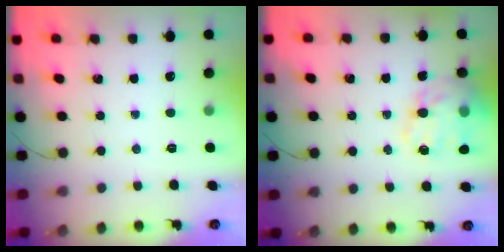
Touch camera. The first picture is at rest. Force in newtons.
{"total": 17.7, "press": 17.3, "slide": 3.6}